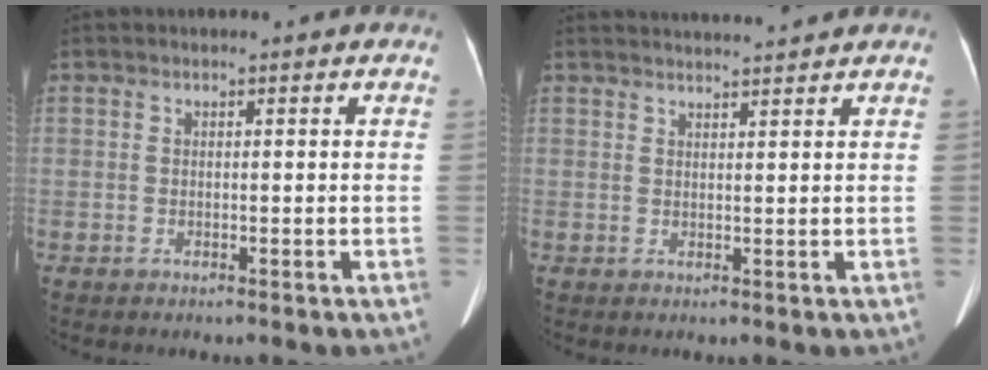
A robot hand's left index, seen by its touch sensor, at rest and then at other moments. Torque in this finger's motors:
{"motor_torque": [-0.51, -0.63, 0.00, 0.01]}